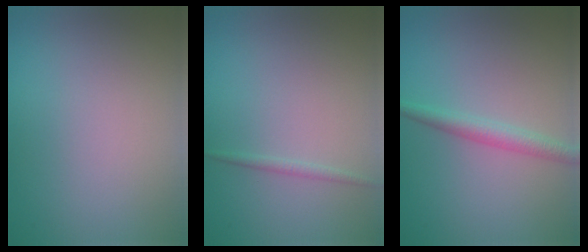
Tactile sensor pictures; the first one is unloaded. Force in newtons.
{"total": 0.8, "press": 0.8, "slide": 0.0}
{"total": 2.2, "press": 2.2, "slide": 0.0}